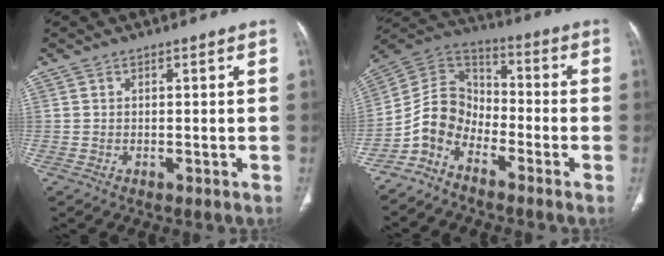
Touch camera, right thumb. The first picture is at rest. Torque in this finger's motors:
{"motor_torque": [0.50, -0.40, 0.17, 0.07, 0.11]}